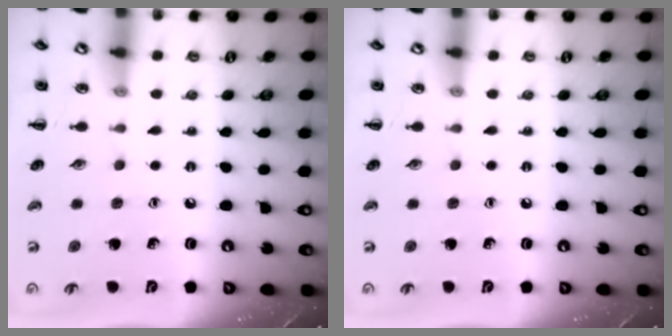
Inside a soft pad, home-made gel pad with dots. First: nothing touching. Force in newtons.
{"total": 0.0}